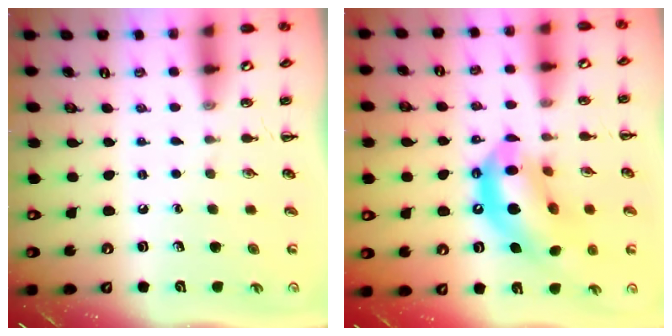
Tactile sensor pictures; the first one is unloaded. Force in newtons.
{"total": 16.5, "press": 15.9, "slide": 4.3}